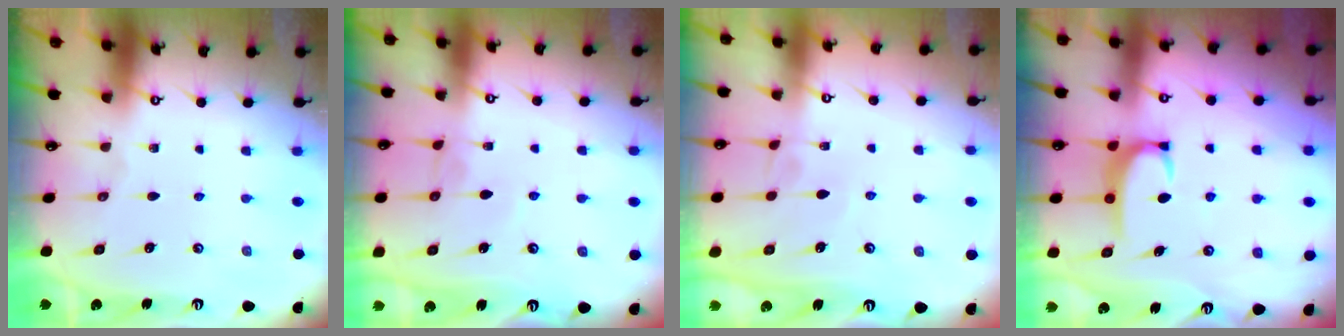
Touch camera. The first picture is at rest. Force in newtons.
{"total": 1.3, "press": 1.3, "slide": 0.3}
{"total": 2.7, "press": 2.7, "slide": 0.4}
{"total": 3.4, "press": 3.3, "slide": 0.4}